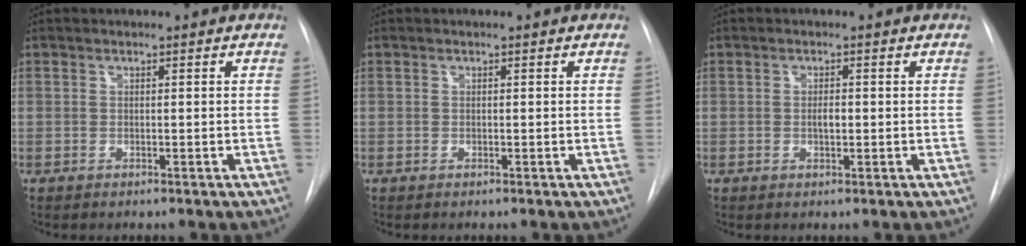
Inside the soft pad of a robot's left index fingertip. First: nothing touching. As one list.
[{"total": 0.0}, {"total": 1.6, "force": [-0.4, 0.7, 1.3], "torque": [-0.022, -0.003, -0.009]}]